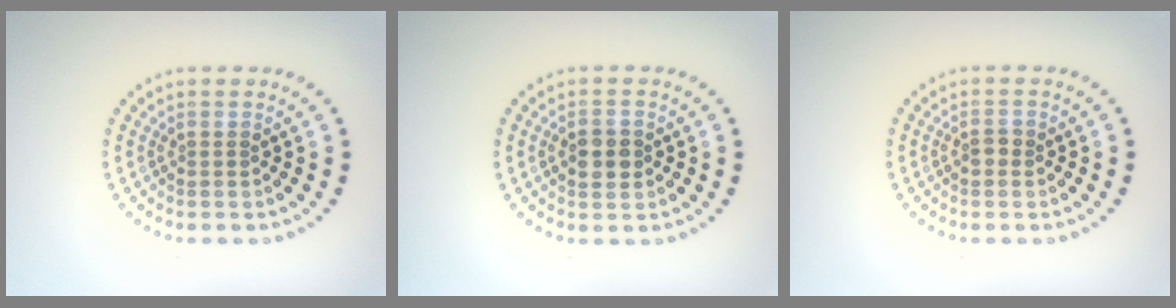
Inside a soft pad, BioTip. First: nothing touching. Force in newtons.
{"total": 2.8, "press": 2.8, "slide": 0.3}
{"total": 1.0, "press": 1.0, "slide": 0.2}